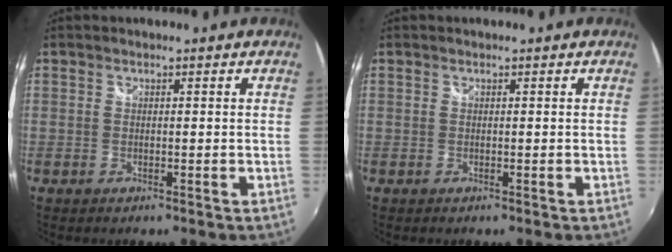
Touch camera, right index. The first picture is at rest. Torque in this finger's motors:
{"motor_torque": [-0.01, 0.01, 0.00, 0.00]}